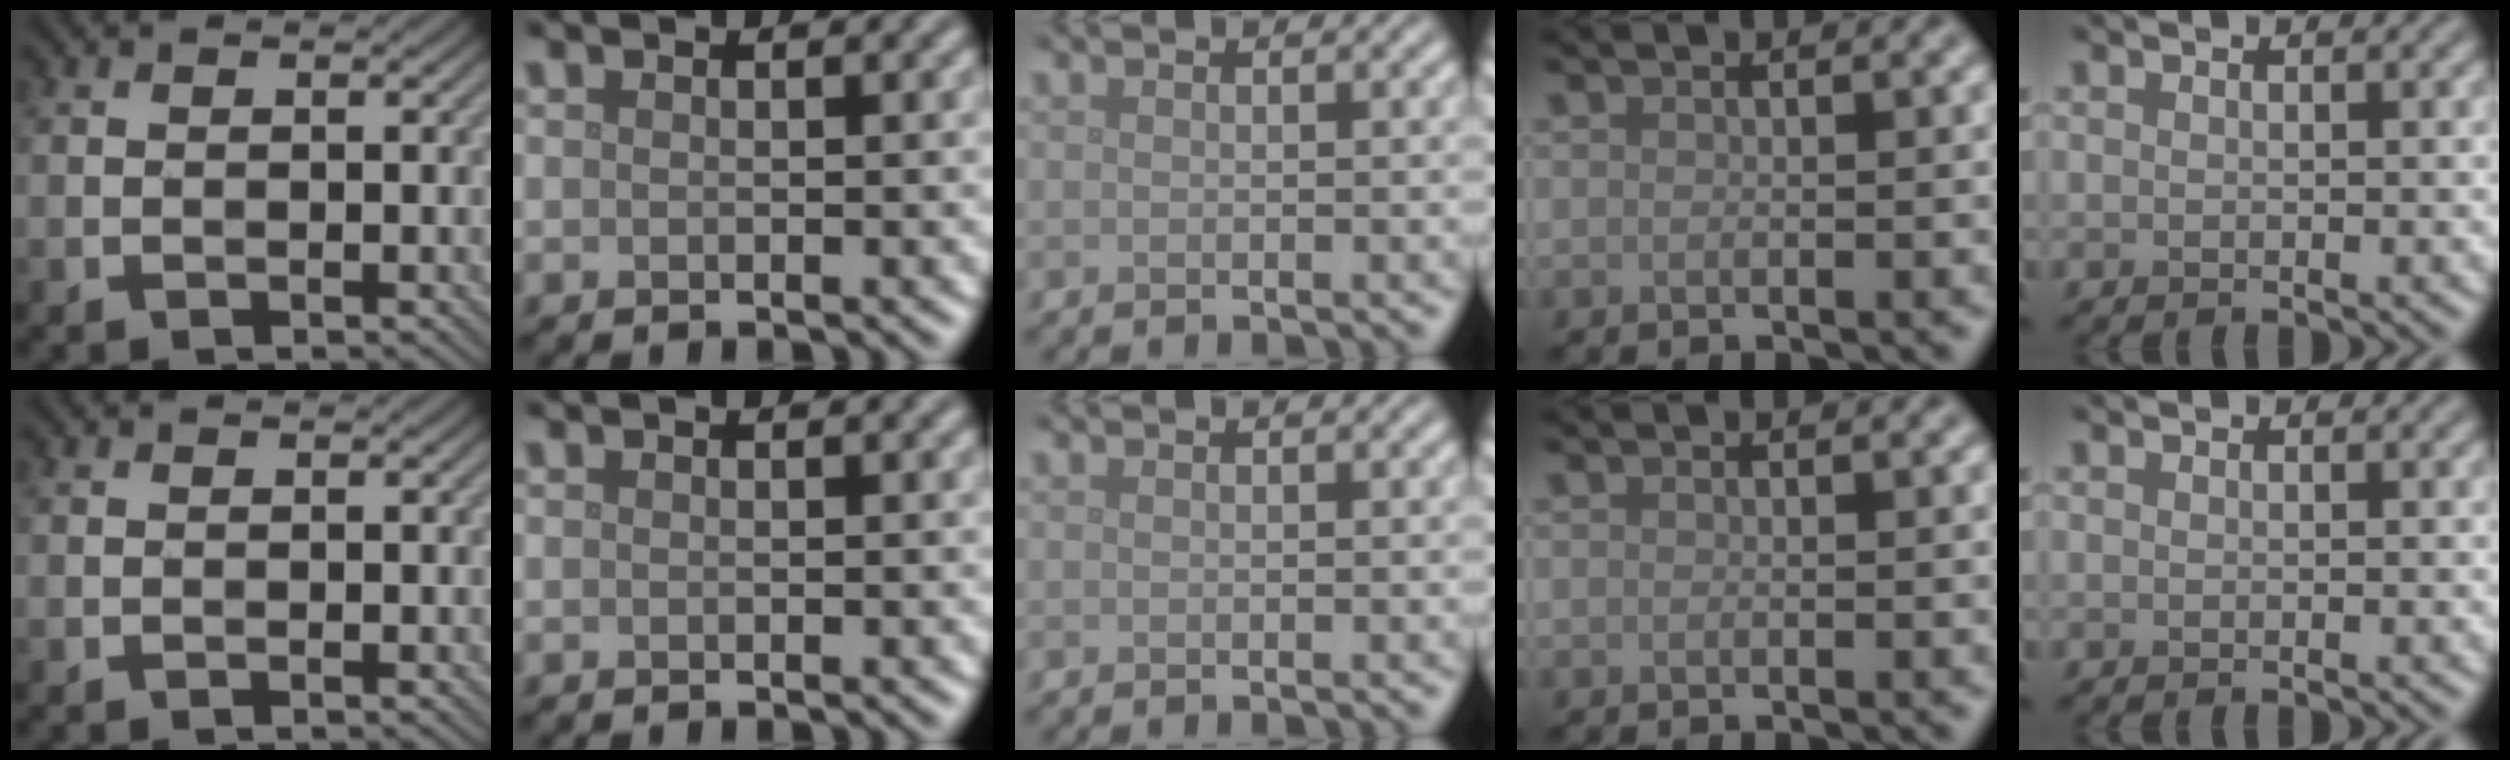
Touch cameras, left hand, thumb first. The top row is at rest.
{}